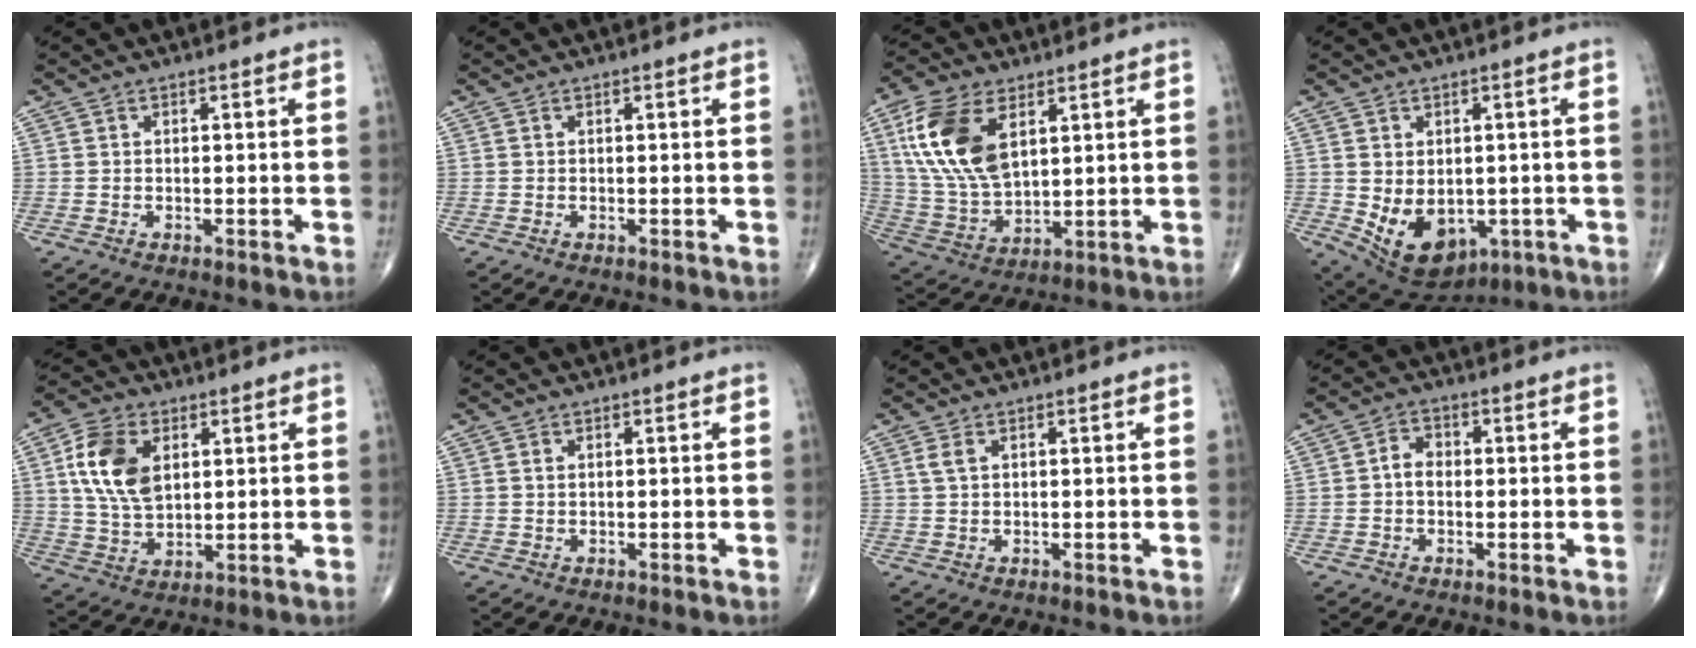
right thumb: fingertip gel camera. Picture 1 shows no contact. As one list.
[{"total": 0.0}, {"total": 16.3, "force": [6.0, 8.9, 12.2], "torque": [-0.241, -0.017, 0.125]}, {"total": 11.9, "force": [-2.4, 8.3, 8.1], "torque": [-0.110, -0.005, -0.010]}, {"total": 11.7, "force": [3.3, 7.2, 8.5], "torque": [-0.153, -0.008, 0.065]}, {"total": 0.6, "force": [0.3, 0.3, 0.4], "torque": [-0.009, 0.006, 0.006]}, {"total": 1.8, "force": [0.7, 0.9, 1.4], "torque": [-0.033, 0.009, 0.020]}, {"total": 3.3, "force": [-0.2, 2.5, 2.1], "torque": [-0.027, 0.015, -0.011]}]